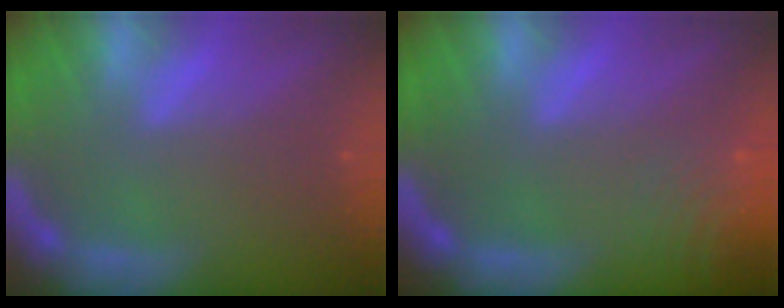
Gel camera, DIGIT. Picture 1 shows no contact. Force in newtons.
{"total": 9.5}